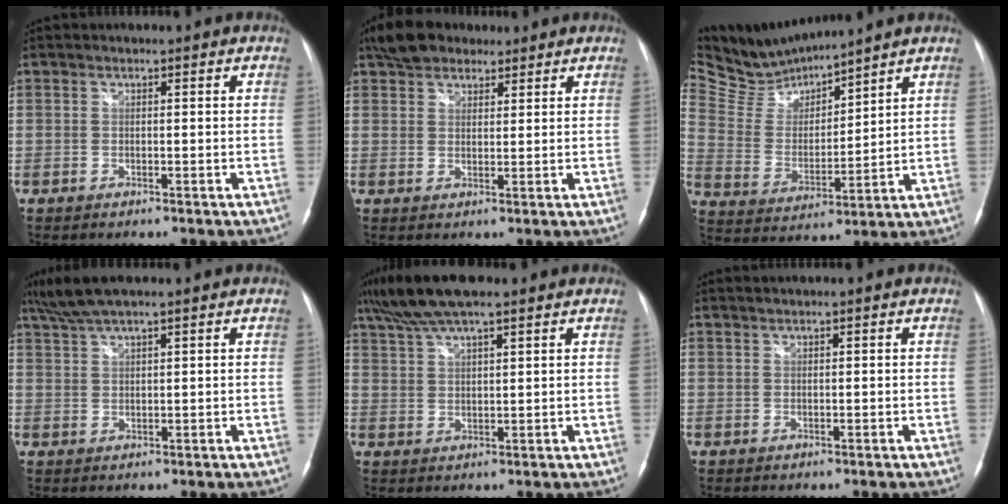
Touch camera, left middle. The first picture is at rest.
{"total": 7.2, "force": [5.5, 3.7, 2.8], "torque": [-0.052, 0.021, 0.098]}
{"total": 10.7, "force": [10.5, 0.6, 1.9], "torque": [-0.064, 0.009, 0.223]}
{"total": 5.7, "force": [4.6, 0.3, 3.3], "torque": [-0.074, 0.028, 0.089]}
{"total": 9.4, "force": [7.2, 1.6, 5.8], "torque": [-0.110, 0.031, 0.127]}
{"total": 0.6, "force": [0.5, -0.1, 0.1], "torque": [-0.007, 0.006, 0.014]}